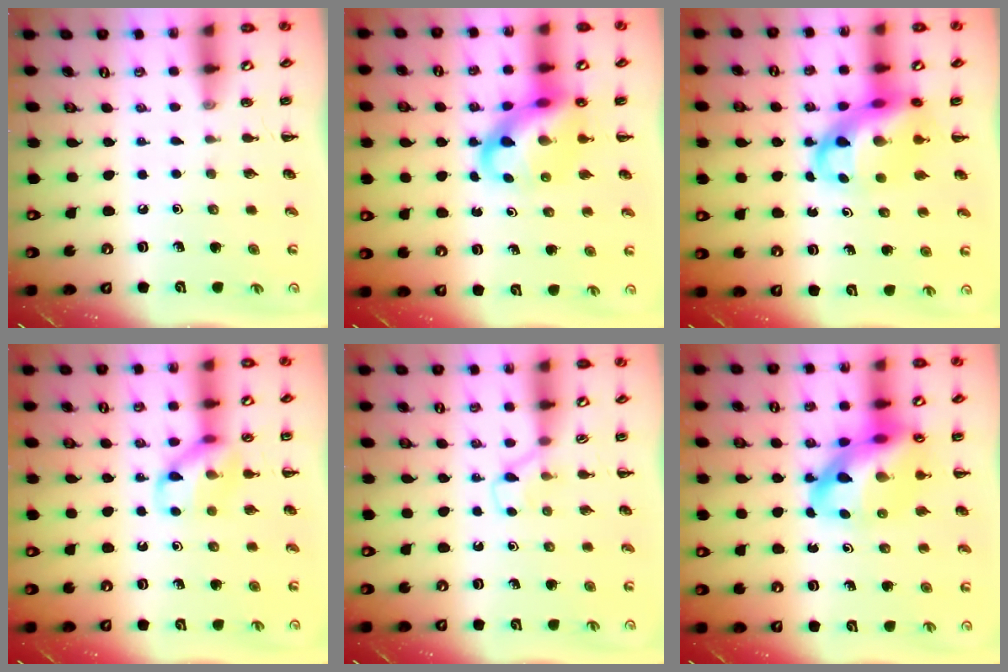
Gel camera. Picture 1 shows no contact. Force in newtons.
{"total": 11.7, "press": 11.3, "slide": 3.2}
{"total": 12.3, "press": 11.8, "slide": 3.2}
{"total": 11.5, "press": 11.4, "slide": 1.6}
{"total": 3.7, "press": 3.5, "slide": 1.2}
{"total": 18.0, "press": 17.3, "slide": 4.8}